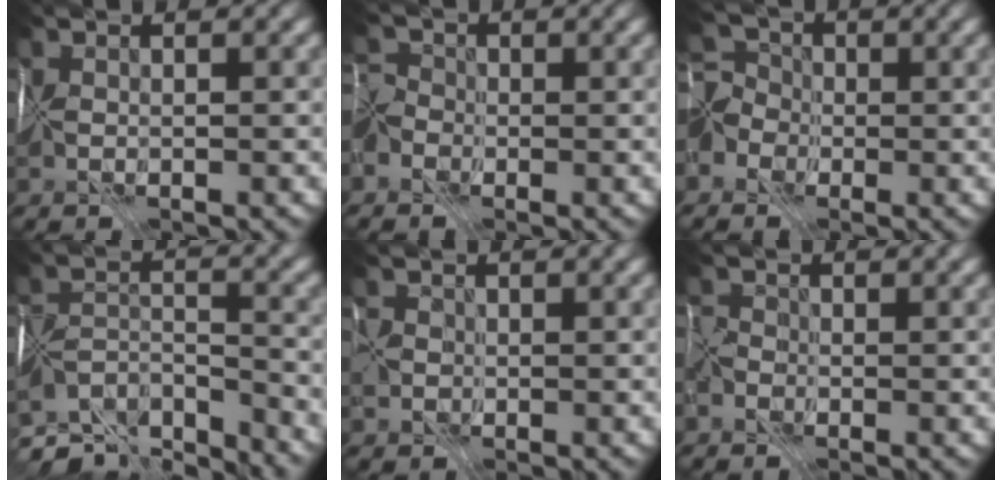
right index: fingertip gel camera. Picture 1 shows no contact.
{"total": 2.6, "force": [-1.7, 1.8, 0.9], "torque": [-0.010, -0.003, -0.034]}
{"total": 4.3, "force": [-2.3, 3.3, 1.5], "torque": [-0.022, 0.000, -0.044]}
{"total": 8.3, "force": [-7.3, 2.6, 2.9], "torque": [-0.050, 0.006, -0.111]}
{"total": 0.8, "force": [0.0, 0.6, -0.5], "torque": [0.012, 0.005, -0.004]}
{"total": 0.7, "force": [-0.5, 0.3, -0.3], "torque": [0.002, 0.005, -0.014]}